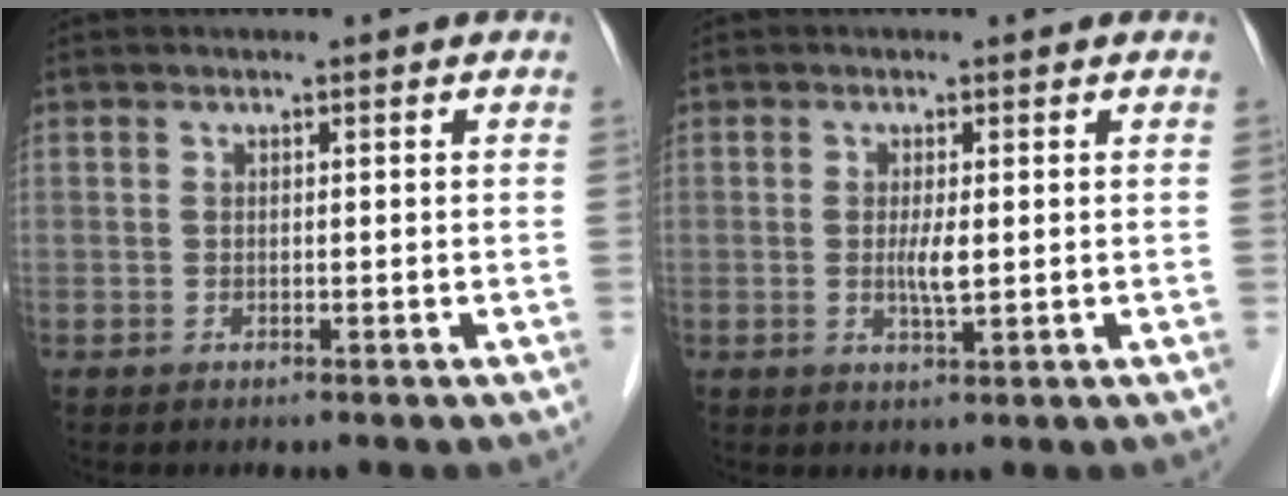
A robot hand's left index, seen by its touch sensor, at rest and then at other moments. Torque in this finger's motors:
{"motor_torque": [0.33, 0.26, 0.08, 0.06]}